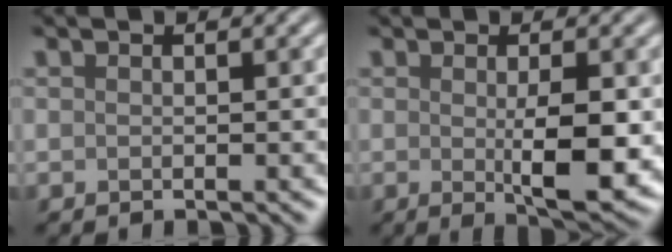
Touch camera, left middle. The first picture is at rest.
{"total": 5.0, "force": [-0.3, 1.1, 4.8], "torque": [-0.075, -0.006, -0.001]}